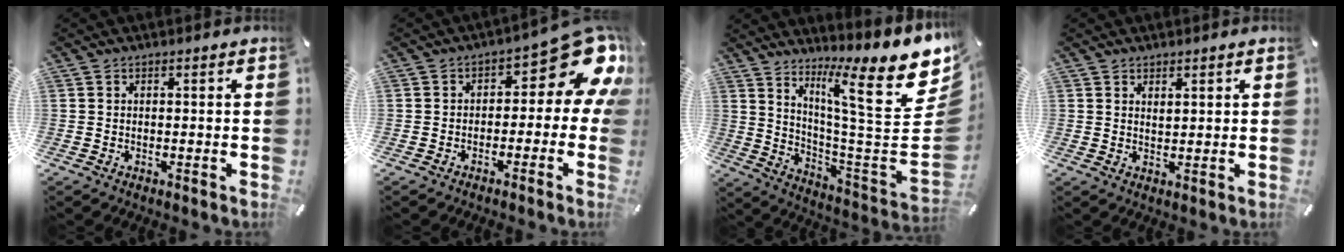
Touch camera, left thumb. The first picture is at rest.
{"total": 12.2, "force": [4.6, 6.0, 9.5], "torque": [-0.116, -0.038, 0.073]}
{"total": 19.3, "force": [11.5, 3.8, 15.1], "torque": [-0.230, -0.096, 0.168]}
{"total": 1.5, "force": [1.3, 0.6, 0.4], "torque": [-0.007, -0.001, 0.024]}